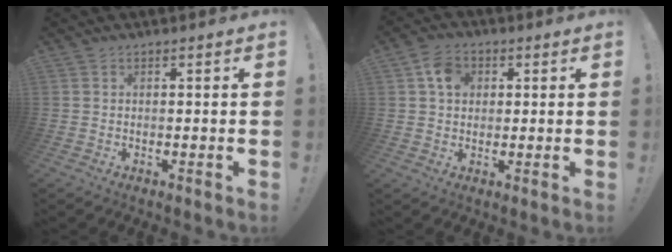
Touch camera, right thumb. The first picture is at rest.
{"total": 7.5, "force": [2.4, 6.0, 3.7], "torque": [-0.053, 0.002, 0.045]}